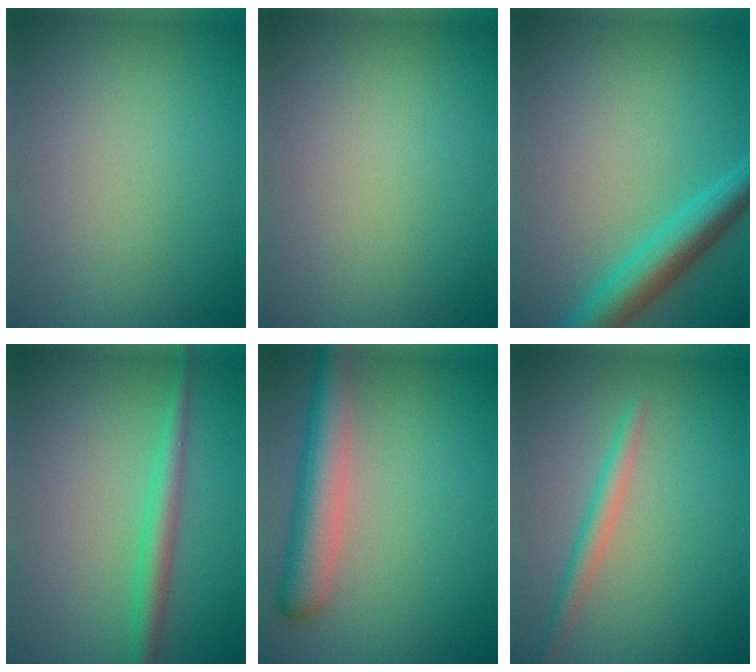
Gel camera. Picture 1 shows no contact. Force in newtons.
{"total": 0.0}
{"total": 4.8, "press": 4.8, "slide": 0.1}
{"total": 2.7, "press": 2.7, "slide": 0.0}
{"total": 5.1, "press": 5.1, "slide": 0.3}
{"total": 2.1, "press": 2.1, "slide": 0.1}